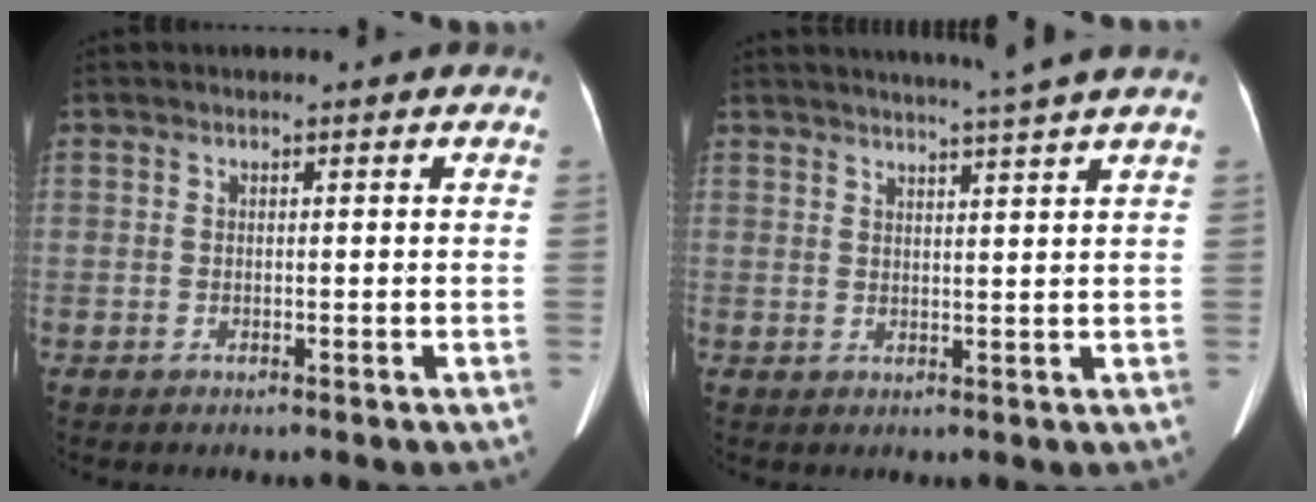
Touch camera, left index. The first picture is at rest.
{"total": 7.0, "force": [6.1, -1.8, 3.0], "torque": [-0.041, 0.001, 0.075]}